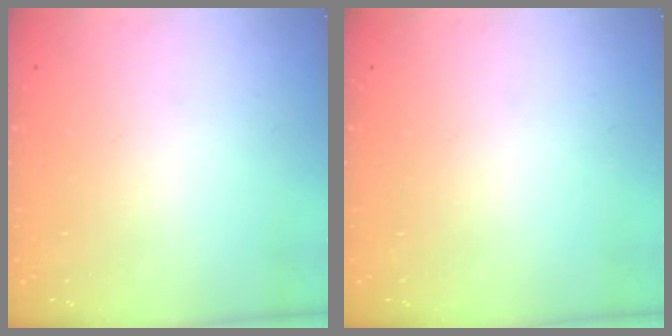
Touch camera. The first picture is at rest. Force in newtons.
{"total": 0.0}